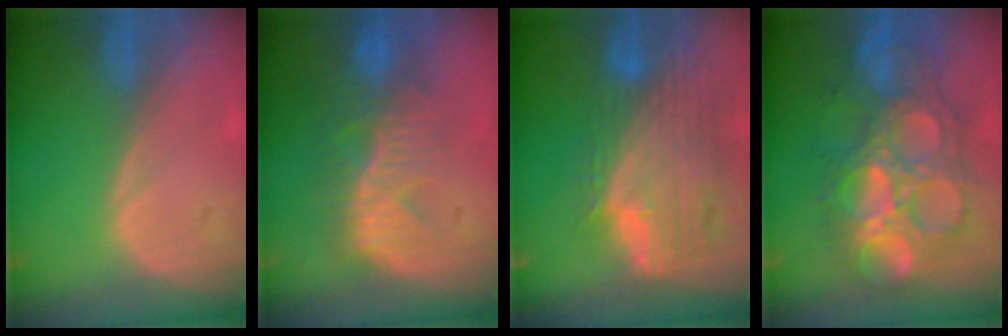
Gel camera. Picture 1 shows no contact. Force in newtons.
{"total": 10.1, "press": 8.6, "slide": 5.2}
{"total": 11.7, "press": 10.0, "slide": 6.1}
{"total": 12.2, "press": 12.1, "slide": 1.4}